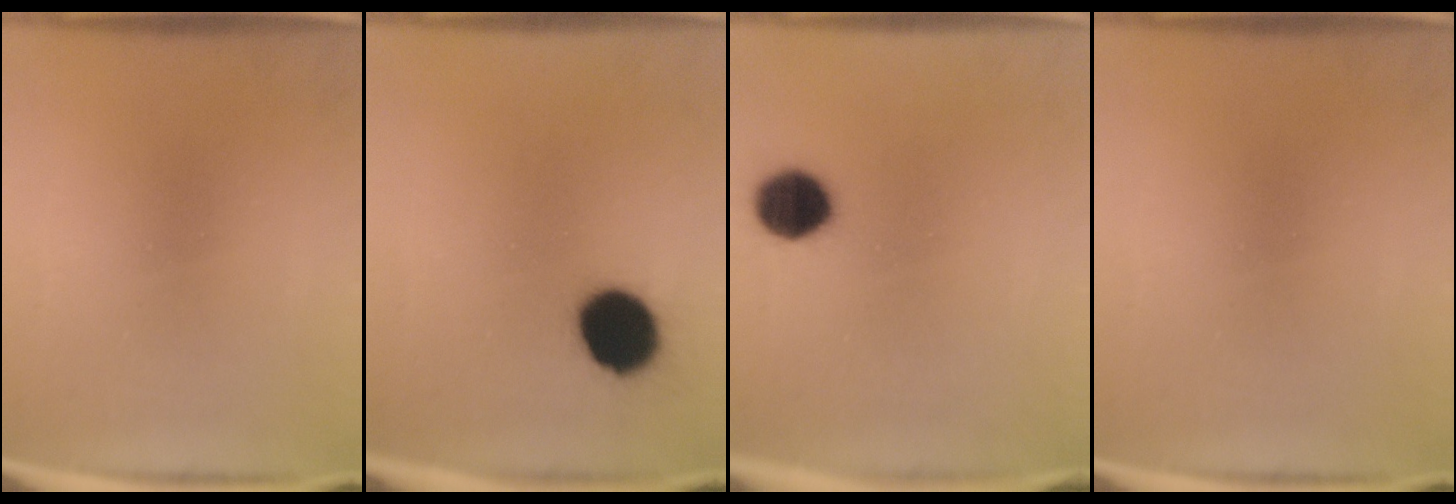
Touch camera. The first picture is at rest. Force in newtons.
{"total": 11.7}
{"total": 8.8}
{"total": 0.0}